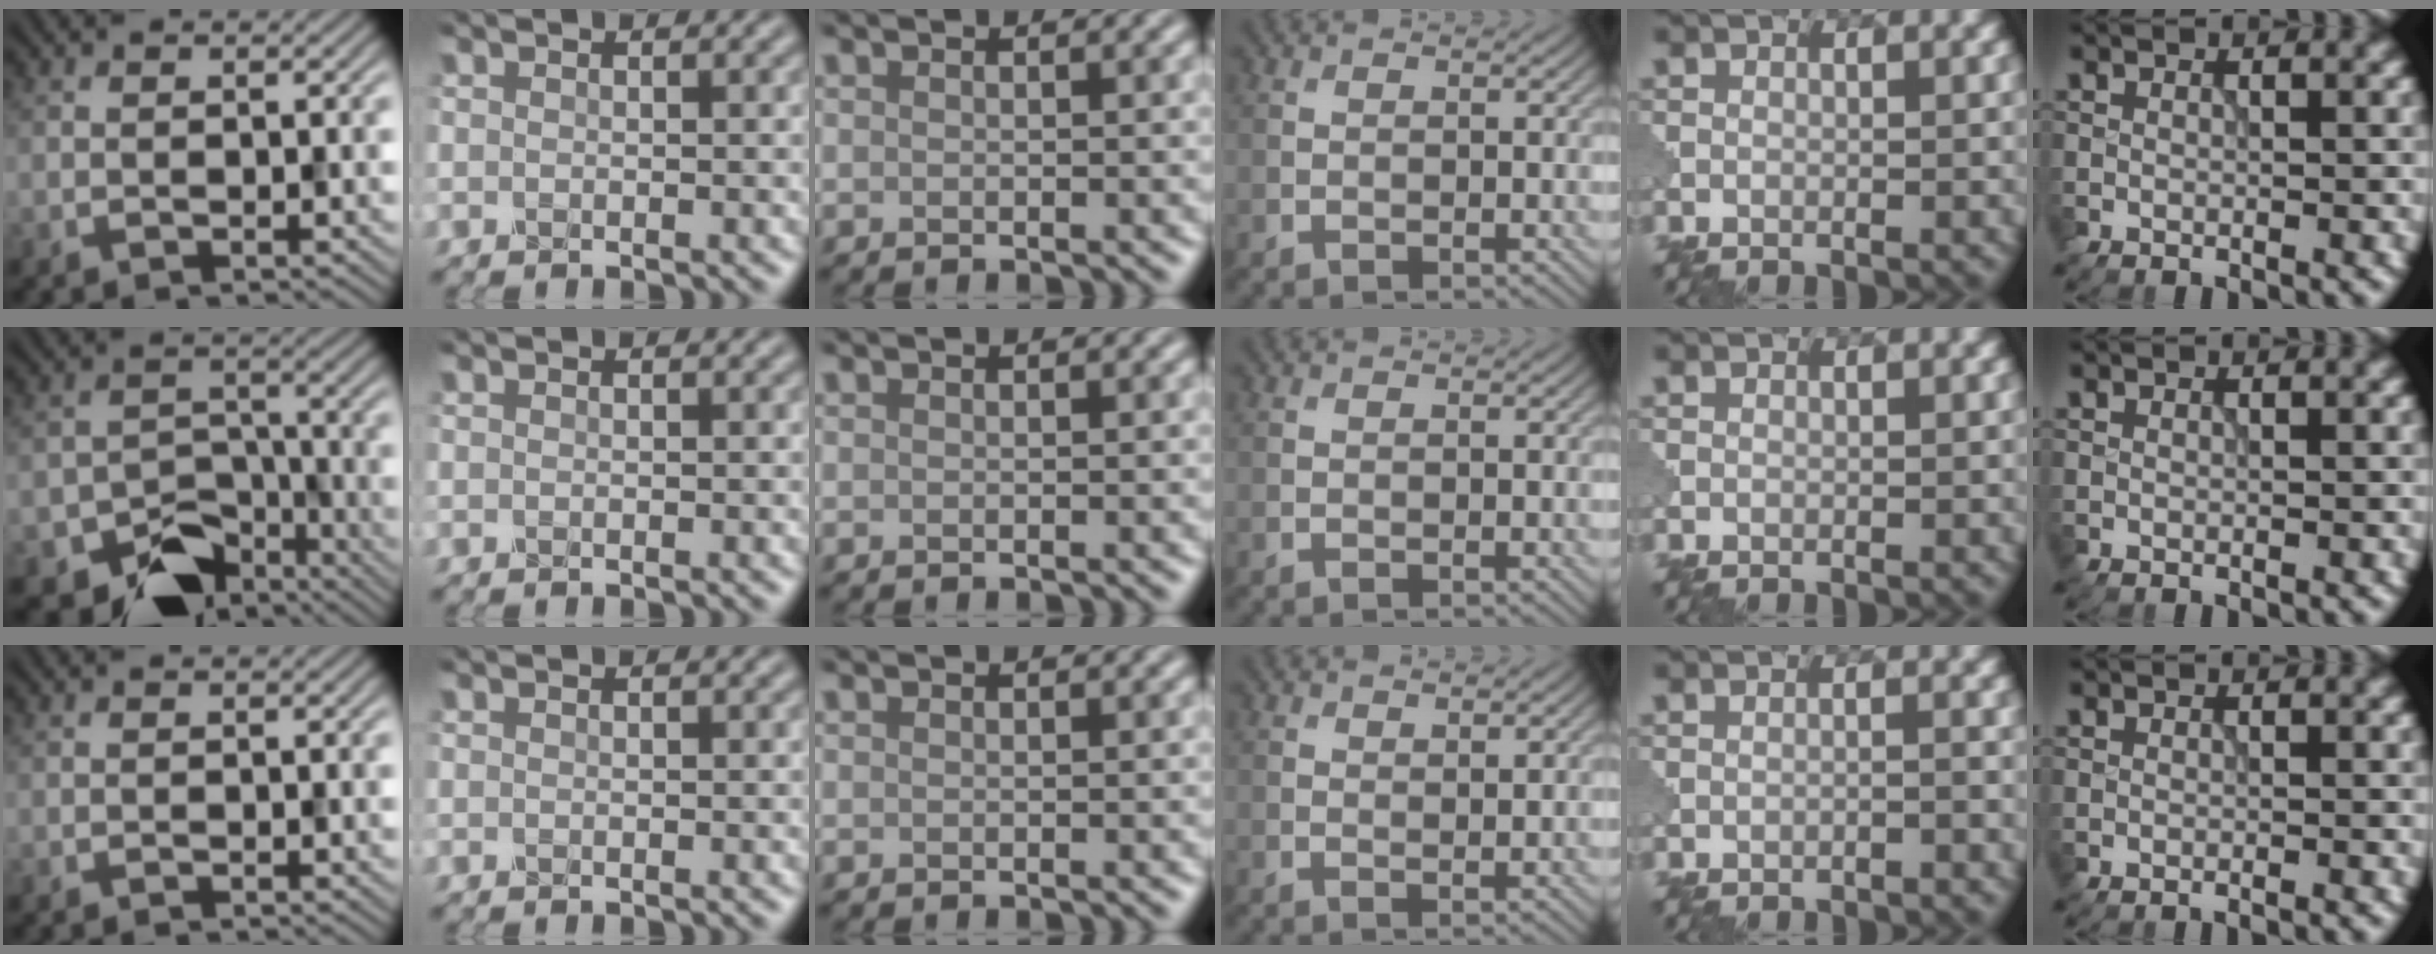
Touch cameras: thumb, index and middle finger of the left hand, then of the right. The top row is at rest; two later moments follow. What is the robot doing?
{"motion": "disassemble", "object": "pitcher"}